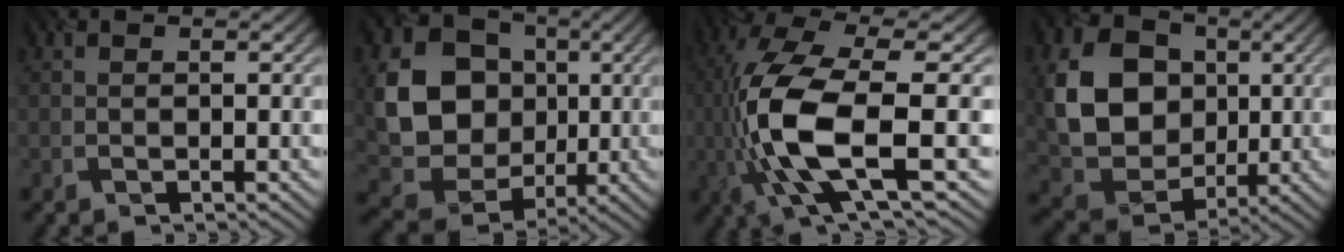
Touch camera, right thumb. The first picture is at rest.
{"total": 14.0, "force": [1.0, 11.9, 7.2], "torque": [-0.174, -0.011, 0.023]}
{"total": 13.0, "force": [-1.6, 4.8, 12.0], "torque": [-0.275, -0.012, -0.028]}
{"total": 12.7, "force": [1.9, 10.4, 7.1], "torque": [-0.173, 0.002, 0.031]}